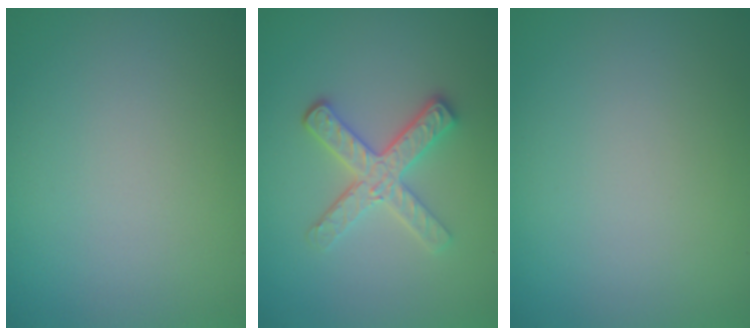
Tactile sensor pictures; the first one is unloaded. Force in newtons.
{"total": 3.5, "press": 3.0, "slide": 1.8}
{"total": 0.0}